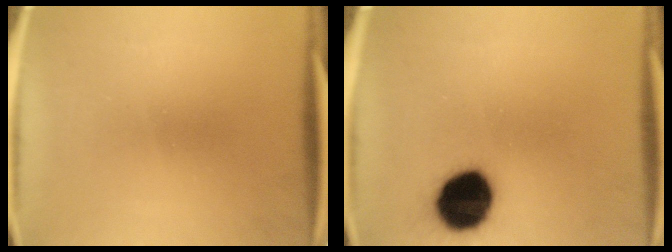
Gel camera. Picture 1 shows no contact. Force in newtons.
{"total": 15.5}